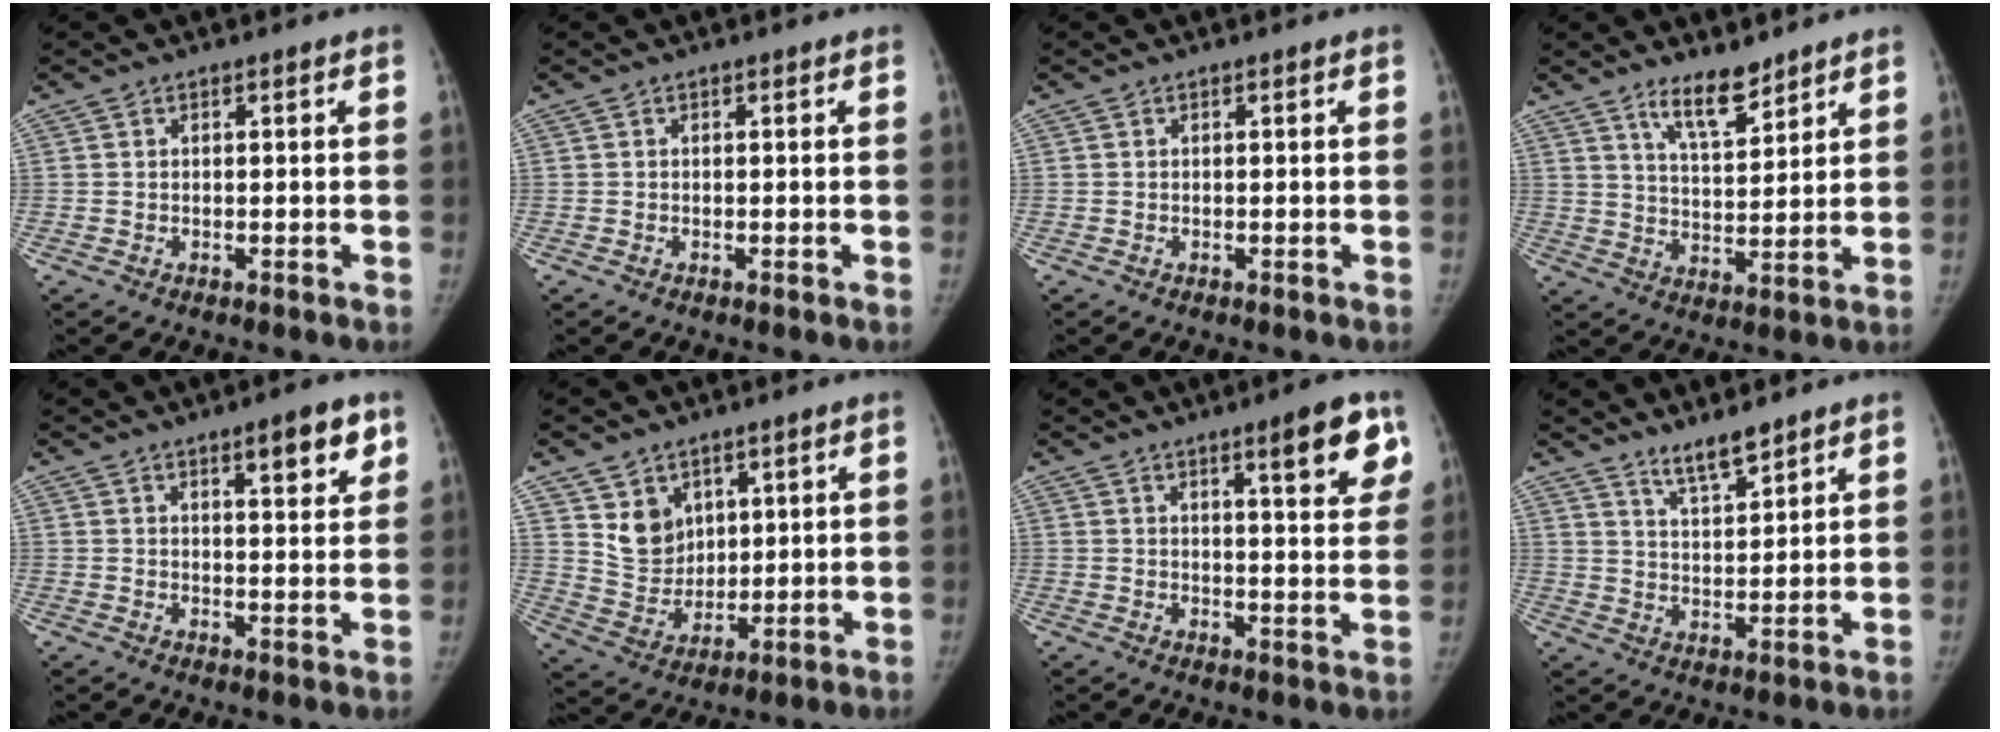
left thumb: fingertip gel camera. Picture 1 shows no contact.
{"total": 0.0}
{"total": 0.0}
{"total": 7.7, "force": [5.9, 2.3, 4.3], "torque": [-0.053, -0.047, 0.105]}
{"total": 6.8, "force": [3.9, 1.9, 5.2], "torque": [-0.052, -0.019, 0.053]}
{"total": 8.0, "force": [4.1, 6.3, 2.7], "torque": [-0.016, -0.033, 0.091]}
{"total": 9.4, "force": [5.1, 2.1, 7.6], "torque": [-0.075, -0.022, 0.066]}
{"total": 5.5, "force": [4.8, 0.8, 2.7], "torque": [-0.036, -0.038, 0.089]}